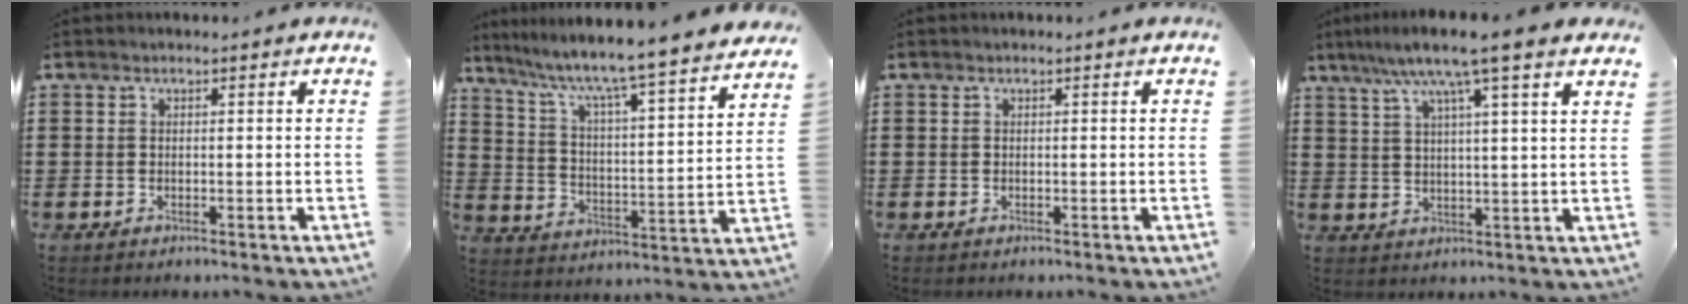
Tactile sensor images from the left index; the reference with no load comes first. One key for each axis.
{"total": 6.2, "fx": 5.5, "fy": -0.9, "fz": 2.7, "tx": -0.079, "ty": -0.058, "tz": 0.080}
{"total": 0.0}
{"total": 8.4, "fx": 6.0, "fy": -0.1, "fz": 5.9, "tx": -0.134, "ty": -0.012, "tz": 0.099}